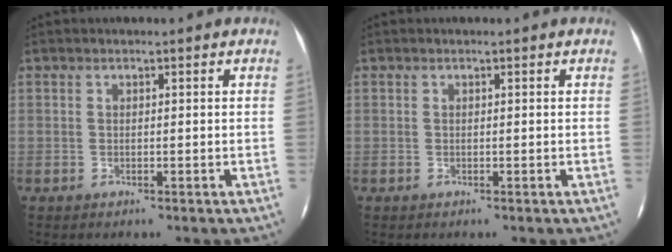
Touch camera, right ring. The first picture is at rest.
{"total": 0.0}